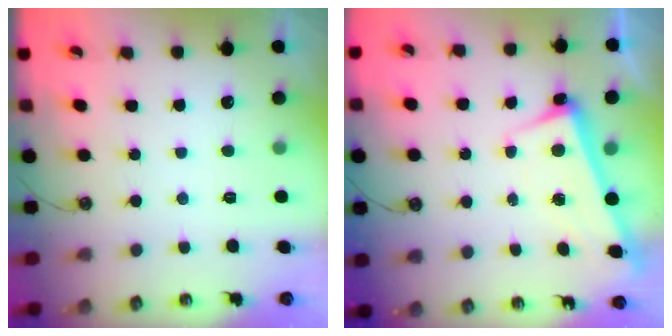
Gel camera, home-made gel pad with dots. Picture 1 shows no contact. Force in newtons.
{"total": 2.6, "press": 2.4, "slide": 0.9}